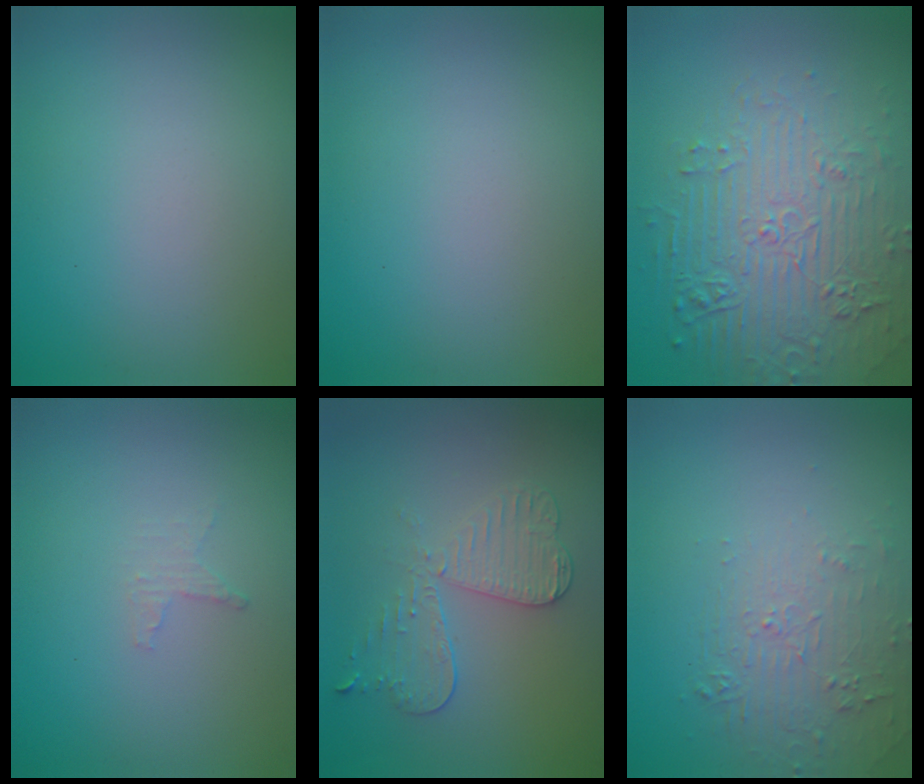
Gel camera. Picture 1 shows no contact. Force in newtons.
{"total": 0.0}
{"total": 6.7, "press": 5.2, "slide": 4.2}
{"total": 0.9, "press": 0.8, "slide": 0.3}
{"total": 3.7, "press": 3.3, "slide": 1.8}
{"total": 2.1, "press": 0.9, "slide": 1.9}